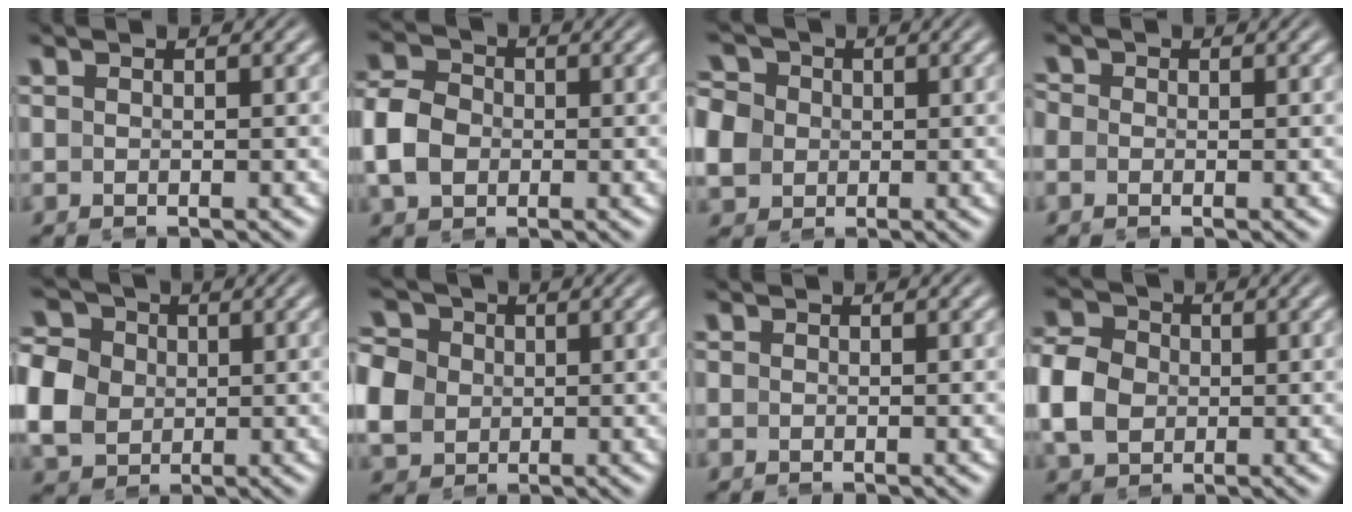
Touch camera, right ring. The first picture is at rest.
{"total": 4.4, "force": [-0.5, 3.7, 2.4], "torque": [-0.061, -0.008, -0.008]}
{"total": 8.7, "force": [0.8, 7.7, 4.0], "torque": [-0.093, -0.012, 0.008]}
{"total": 2.9, "force": [-0.3, 2.8, 0.9], "torque": [-0.030, 0.000, -0.014]}
{"total": 9.6, "force": [1.0, 8.5, 4.5], "torque": [-0.101, -0.014, 0.014]}
{"total": 9.3, "force": [1.1, 8.1, 4.3], "torque": [-0.098, -0.013, 0.015]}
{"total": 0.8, "force": [-0.1, 0.7, 0.2], "torque": [-0.010, -0.003, -0.002]}
{"total": 4.8, "force": [-0.1, 4.1, 2.6], "torque": [-0.061, -0.009, 0.002]}